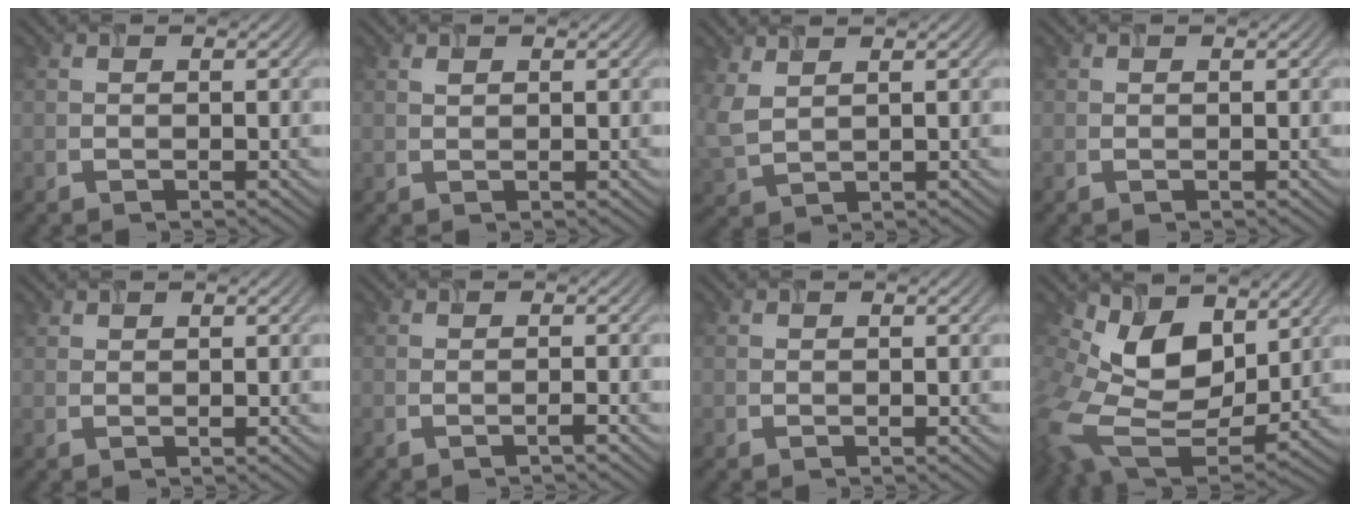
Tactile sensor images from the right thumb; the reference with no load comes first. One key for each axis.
{"total": 0.6, "fx": 0.4, "fy": 0.3, "fz": 0.3, "tx": -0.011, "ty": -0.001, "tz": 0.010}
{"total": 4.1, "fx": 2.2, "fy": 2.1, "fz": 2.9, "tx": -0.090, "ty": 0.004, "tz": 0.051}
{"total": 0.0}
{"total": 0.7, "fx": 0.6, "fy": 0.2, "fz": 0.1, "tx": -0.006, "ty": 0.001, "tz": 0.016}
{"total": 0.9, "fx": -0.7, "fy": -0.1, "fz": 0.5, "tx": -0.010, "ty": 0.004, "tz": -0.015}
{"total": 0.0}
{"total": 13.6, "fx": 3.6, "fy": 9.4, "fz": 9.1, "tx": -0.220, "ty": -0.019, "tz": 0.068}